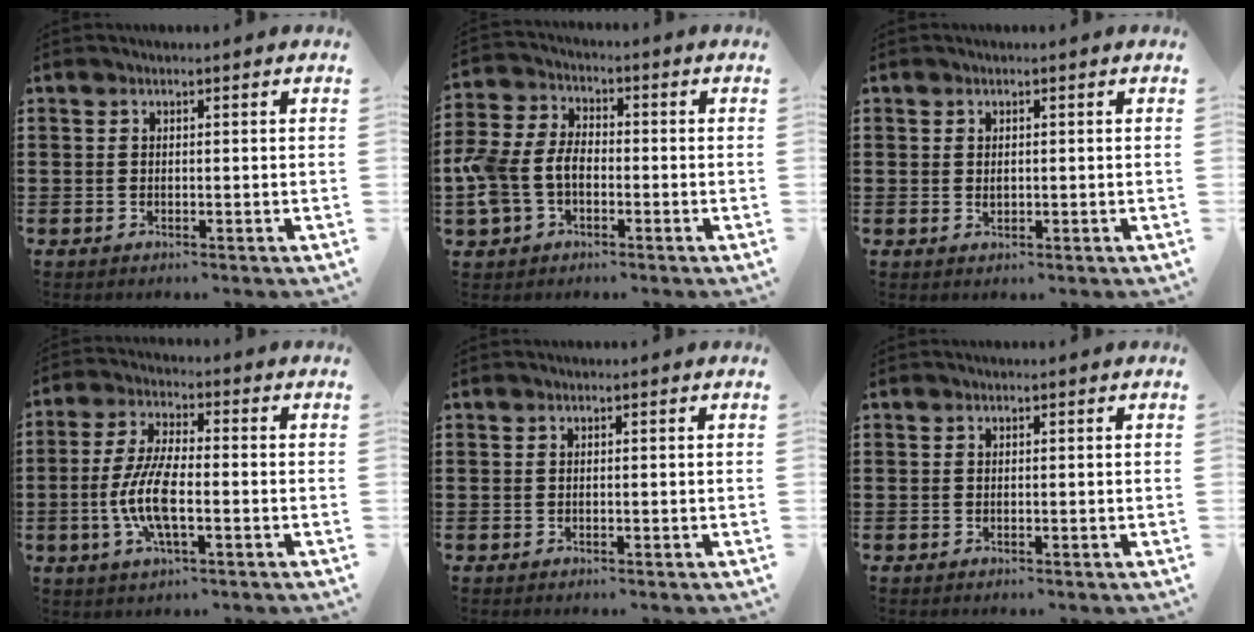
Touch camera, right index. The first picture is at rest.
{"total": 7.1, "force": [-1.9, 5.0, 4.7], "torque": [-0.138, 0.000, -0.046]}
{"total": 0.8, "force": [0.1, 0.5, 0.7], "torque": [-0.014, 0.003, 0.001]}
{"total": 8.6, "force": [-2.2, 2.8, 7.8], "torque": [-0.178, -0.013, -0.046]}
{"total": 0.0}
{"total": 0.0}